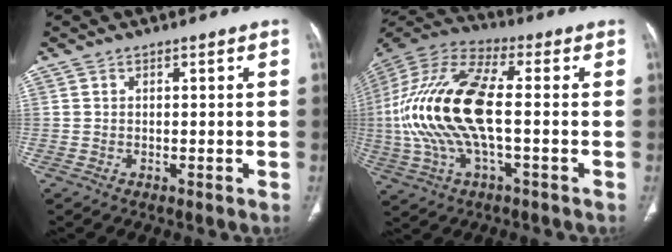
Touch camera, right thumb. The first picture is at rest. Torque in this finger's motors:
{"motor_torque": [1.21, 3.79, 2.67, -0.10, 0.70]}